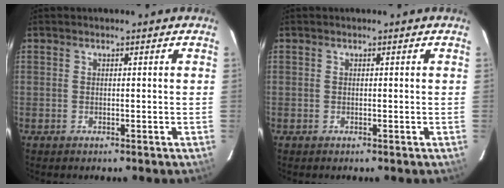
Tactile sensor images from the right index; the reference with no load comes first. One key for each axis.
{"total": 0.0}